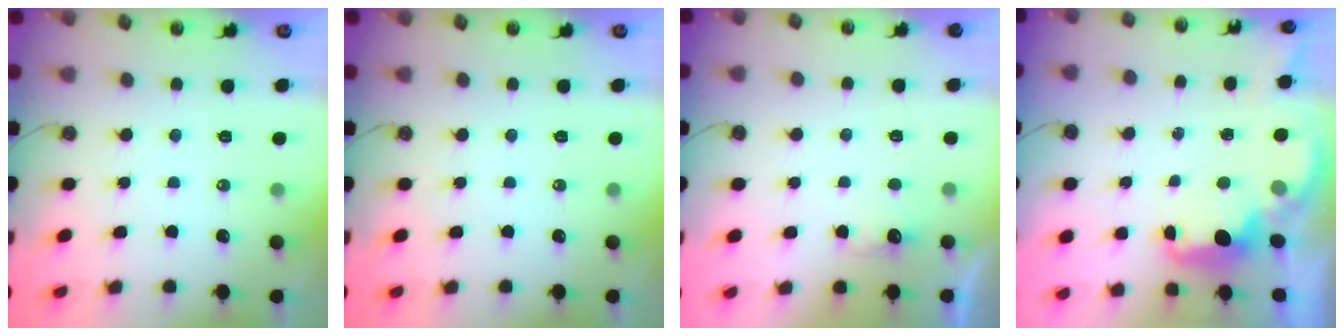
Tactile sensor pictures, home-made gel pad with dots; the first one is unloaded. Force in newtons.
{"total": 0.0}
{"total": 2.2, "press": 2.0, "slide": 0.9}
{"total": 2.7, "press": 2.6, "slide": 0.5}